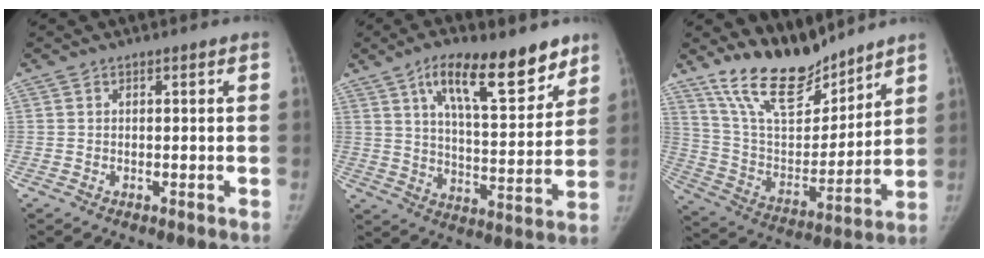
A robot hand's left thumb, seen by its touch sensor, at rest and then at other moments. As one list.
[{"total": 17.7, "force": [11.0, 6.3, 12.2], "torque": [-0.149, -0.057, 0.179]}, {"total": 17.3, "force": [14.4, 6.1, 7.3], "torque": [-0.088, -0.087, 0.271]}]